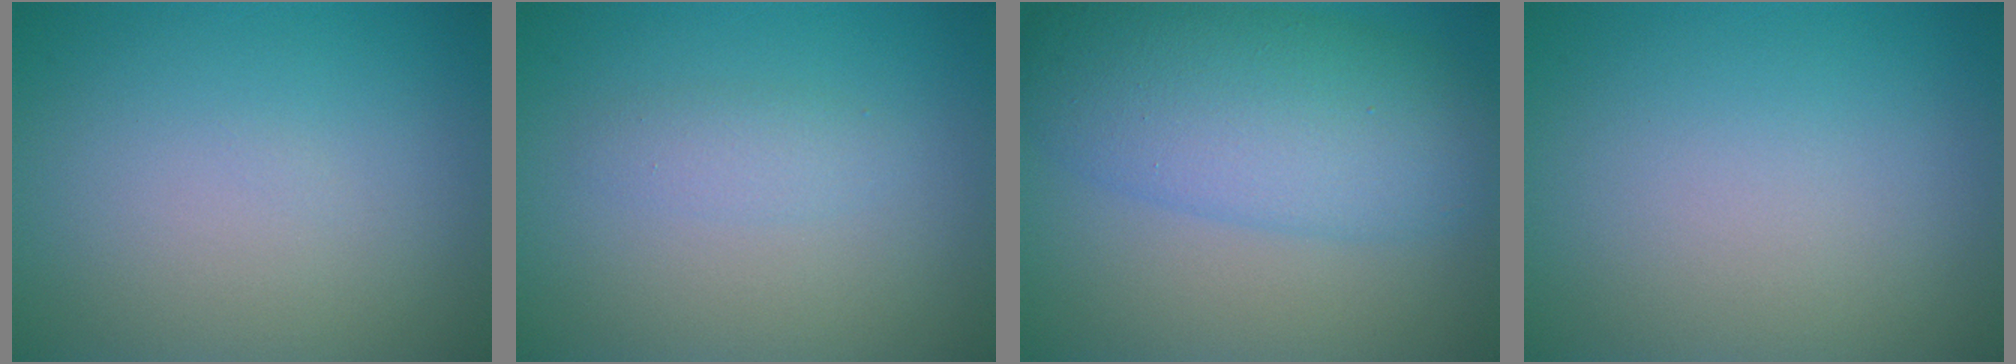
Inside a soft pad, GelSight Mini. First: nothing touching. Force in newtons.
{"total": 1.4, "press": 1.4, "slide": 0.1}
{"total": 8.1, "press": 8.1, "slide": 0.0}
{"total": 0.0}